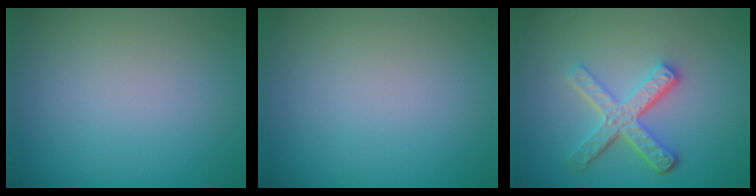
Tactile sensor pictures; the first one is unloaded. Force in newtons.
{"total": 0.0}
{"total": 4.9, "press": 3.6, "slide": 3.3}